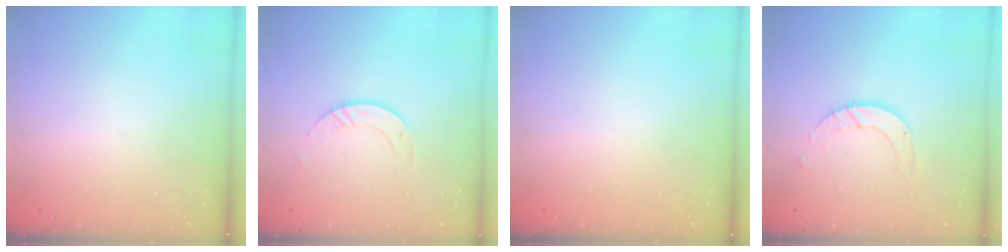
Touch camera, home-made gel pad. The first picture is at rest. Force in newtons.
{"total": 3.9, "press": 3.9, "slide": 0.1}
{"total": 0.0}
{"total": 6.5, "press": 6.5, "slide": 0.5}